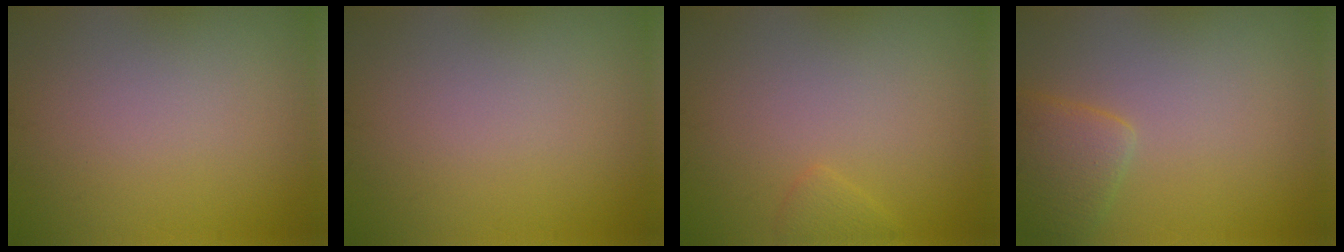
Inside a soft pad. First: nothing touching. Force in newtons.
{"total": 0.0}
{"total": 1.0, "press": 1.0, "slide": 0.2}
{"total": 2.6, "press": 2.6, "slide": 0.2}